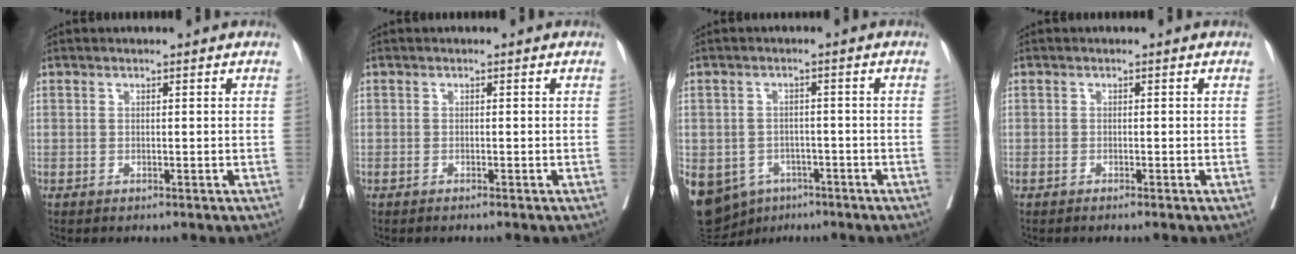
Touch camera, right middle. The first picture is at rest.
{"total": 1.6, "force": [-1.3, -0.1, 0.9], "torque": [-0.012, 0.000, -0.016]}
{"total": 17.9, "force": [-8.5, 13.9, 7.3], "torque": [-0.226, -0.006, -0.112]}
{"total": 1.8, "force": [-1.5, -0.1, 1.1], "torque": [-0.014, 0.001, -0.018]}